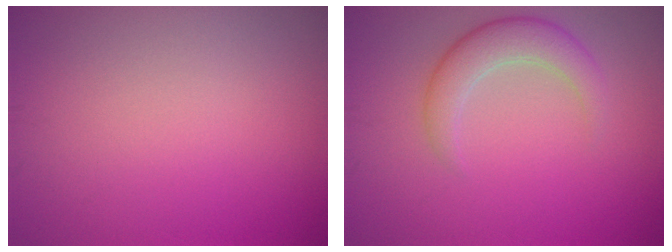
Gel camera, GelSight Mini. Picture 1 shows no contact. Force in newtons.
{"total": 3.5, "press": 3.5, "slide": 0.2}